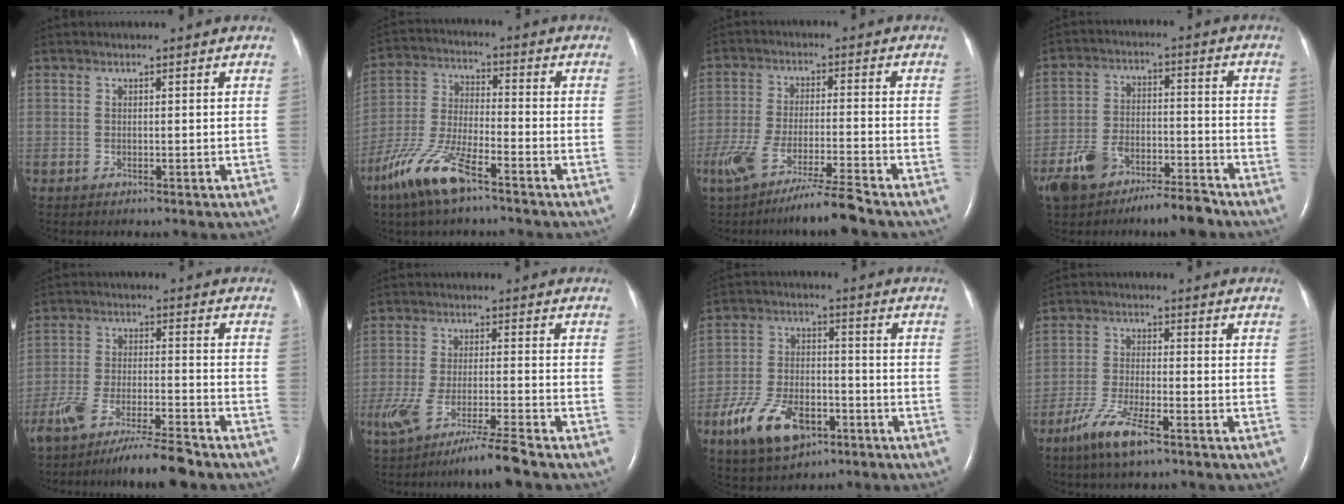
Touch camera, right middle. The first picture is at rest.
{"total": 11.3, "force": [-7.3, 2.5, 8.2], "torque": [-0.186, -0.014, -0.143]}
{"total": 10.2, "force": [-7.8, -0.7, 6.6], "torque": [-0.123, -0.031, -0.140]}
{"total": 10.5, "force": [-7.8, 3.5, 6.1], "torque": [-0.118, 0.007, -0.136]}
{"total": 11.7, "force": [-9.9, 0.4, 6.1], "torque": [-0.106, -0.020, -0.171]}
{"total": 9.2, "force": [-6.8, -0.7, 6.2], "torque": [-0.117, -0.025, -0.121]}
{"total": 12.0, "force": [-6.2, 6.2, 8.1], "torque": [-0.165, 0.001, -0.106]}
{"total": 7.7, "force": [-4.9, 1.3, 5.7], "torque": [-0.123, -0.014, -0.092]}